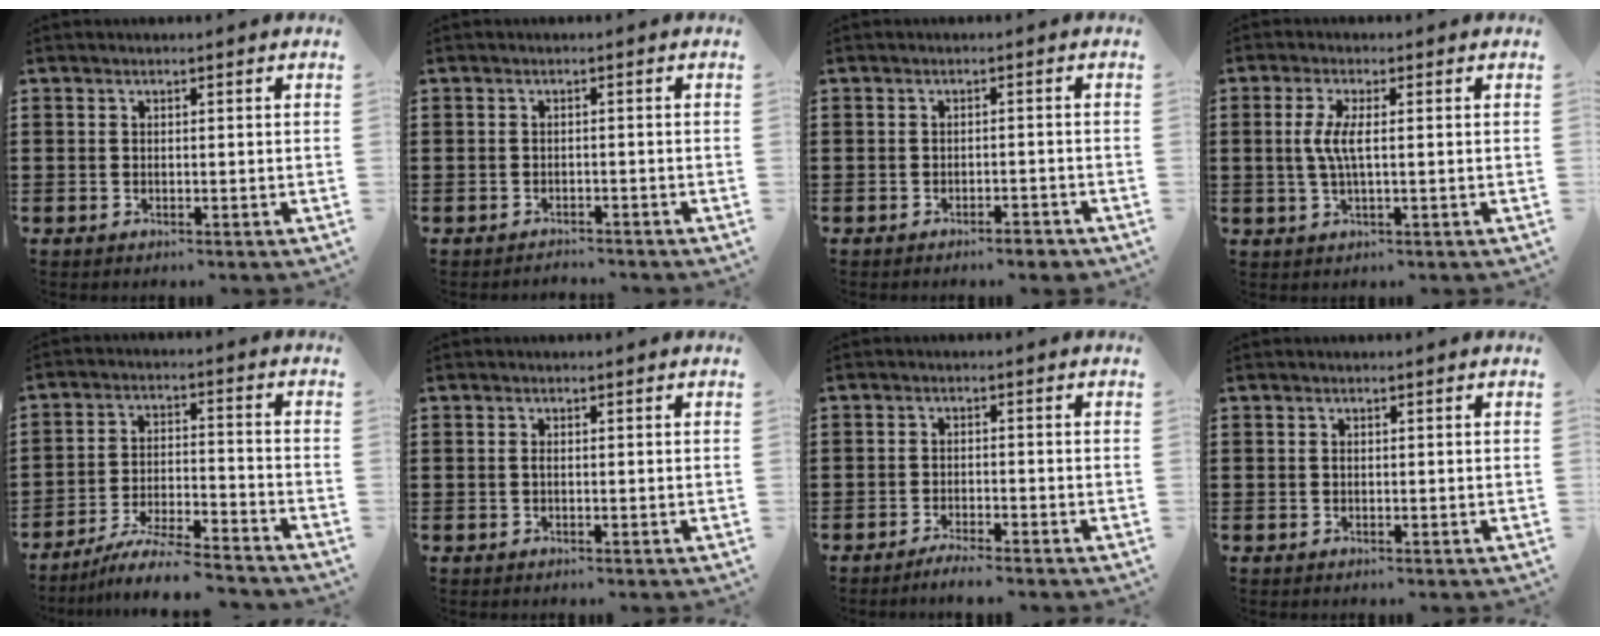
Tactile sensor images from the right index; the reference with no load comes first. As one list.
[{"total": 1.3, "force": [-1.3, 0.0, -0.2], "torque": [-0.001, 0.002, -0.029]}, {"total": 1.9, "force": [-1.7, 0.1, 0.8], "torque": [-0.018, -0.003, -0.033]}, {"total": 4.1, "force": [0.1, 0.6, 4.0], "torque": [-0.096, -0.011, -0.008]}, {"total": 7.2, "force": [-6.7, 0.0, 2.5], "torque": [-0.045, 0.002, -0.130]}, {"total": 0.5, "force": [-0.2, 0.0, 0.5], "torque": [-0.010, -0.005, -0.003]}, {"total": 2.1, "force": [-2.0, -0.3, 0.5], "torque": [-0.009, 0.002, -0.039]}, {"total": 0.0}]